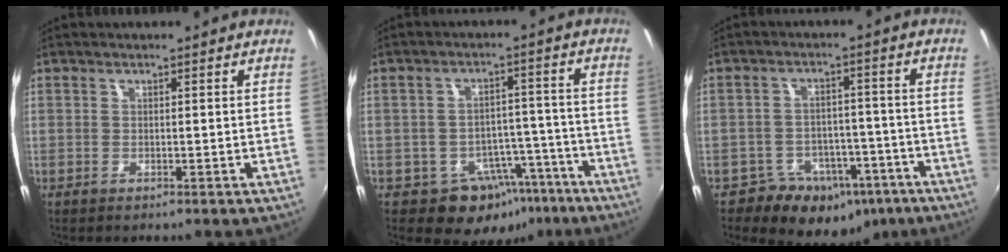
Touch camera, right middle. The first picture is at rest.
{"total": 10.1, "force": [-6.2, 7.2, 3.1], "torque": [-0.046, 0.035, -0.060]}
{"total": 12.3, "force": [-7.7, 8.9, 3.7], "torque": [-0.074, 0.025, -0.087]}